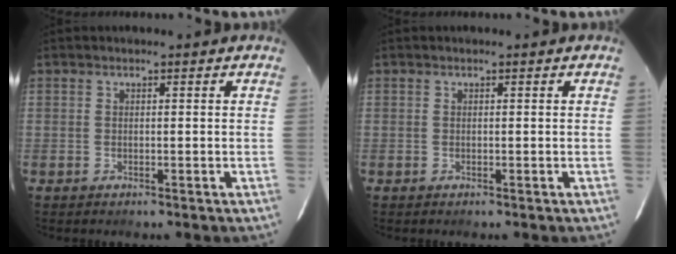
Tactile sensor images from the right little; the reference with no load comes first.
{"total": 0.0}